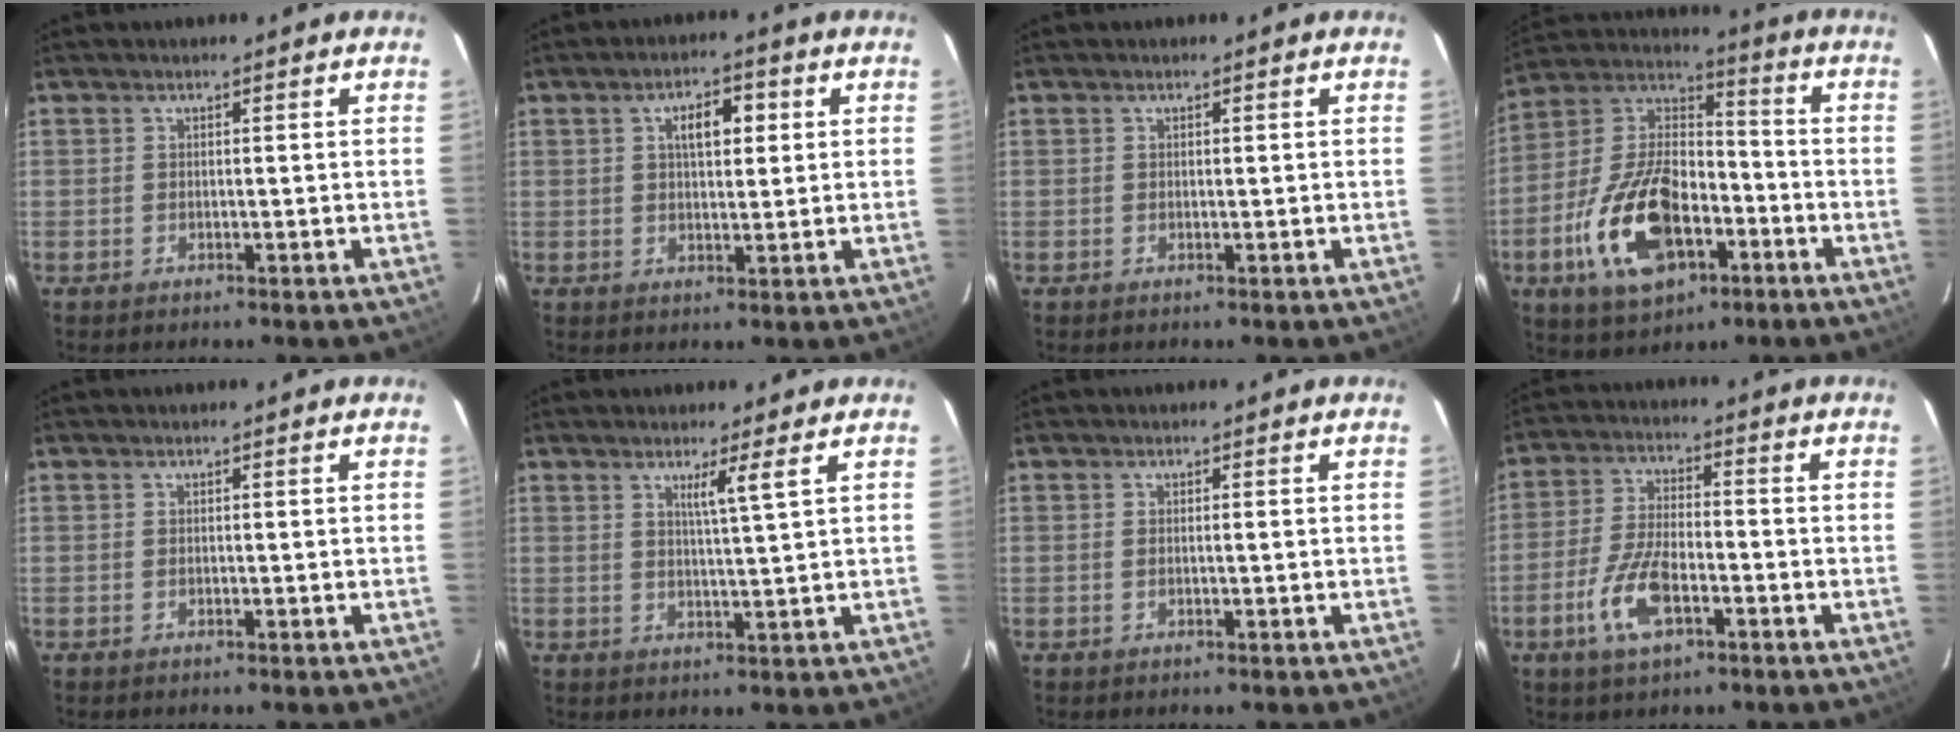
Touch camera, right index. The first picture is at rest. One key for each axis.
{"total": 5.2, "fx": 1.6, "fy": 2.1, "fz": 4.5, "tx": -0.076, "ty": 0.013, "tz": 0.026}
{"total": 0.0}
{"total": 17.8, "fx": -6.8, "fy": 8.7, "fz": 13.9, "tx": -0.287, "ty": 0.012, "tz": -0.115}
{"total": 0.0}
{"total": 3.2, "fx": 1.7, "fy": -1.0, "fz": 2.6, "tx": -0.045, "ty": -0.012, "tz": 0.033}
{"total": 0.7, "fx": -0.1, "fy": 0.0, "fz": 0.7, "tx": -0.016, "ty": 0.000, "tz": 0.000}
{"total": 8.9, "fx": -3.9, "fy": 3.1, "fz": 7.3, "tx": -0.160, "ty": -0.003, "tz": -0.073}